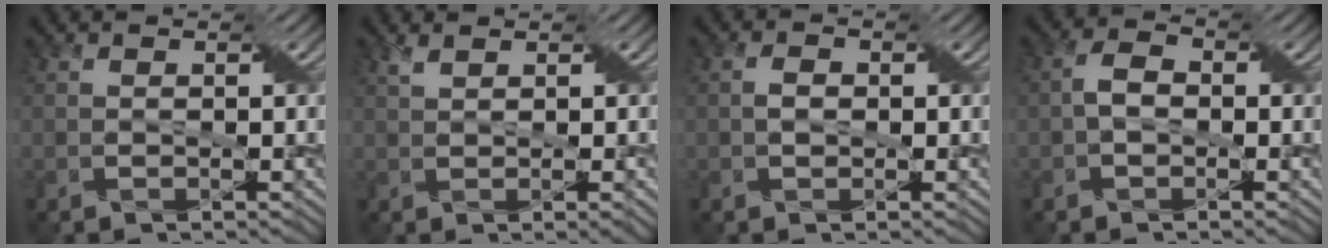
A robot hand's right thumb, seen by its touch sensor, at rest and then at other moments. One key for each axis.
{"total": 2.3, "fx": 1.0, "fy": 0.5, "fz": 2.0, "tx": -0.039, "ty": 0.007, "tz": 0.022}
{"total": 1.5, "fx": -0.1, "fy": 1.1, "fz": 1.0, "tx": -0.023, "ty": 0.001, "tz": -0.003}
{"total": 2.6, "fx": -0.5, "fy": 1.8, "fz": 1.8, "tx": -0.042, "ty": 0.007, "tz": -0.015}